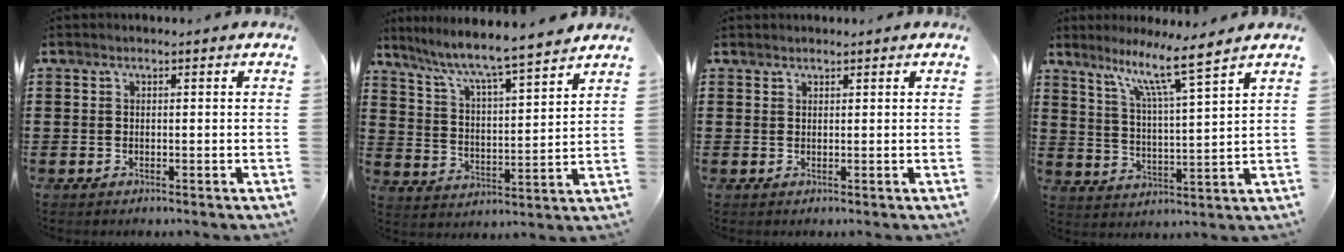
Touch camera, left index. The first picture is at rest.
{"total": 6.3, "force": [5.6, -0.2, 2.8], "torque": [-0.078, -0.041, 0.089]}
{"total": 0.9, "force": [0.9, 0.2, -0.1], "torque": [-0.001, 0.000, 0.018]}
{"total": 8.0, "force": [6.2, -0.5, 5.1], "torque": [-0.110, -0.037, 0.102]}